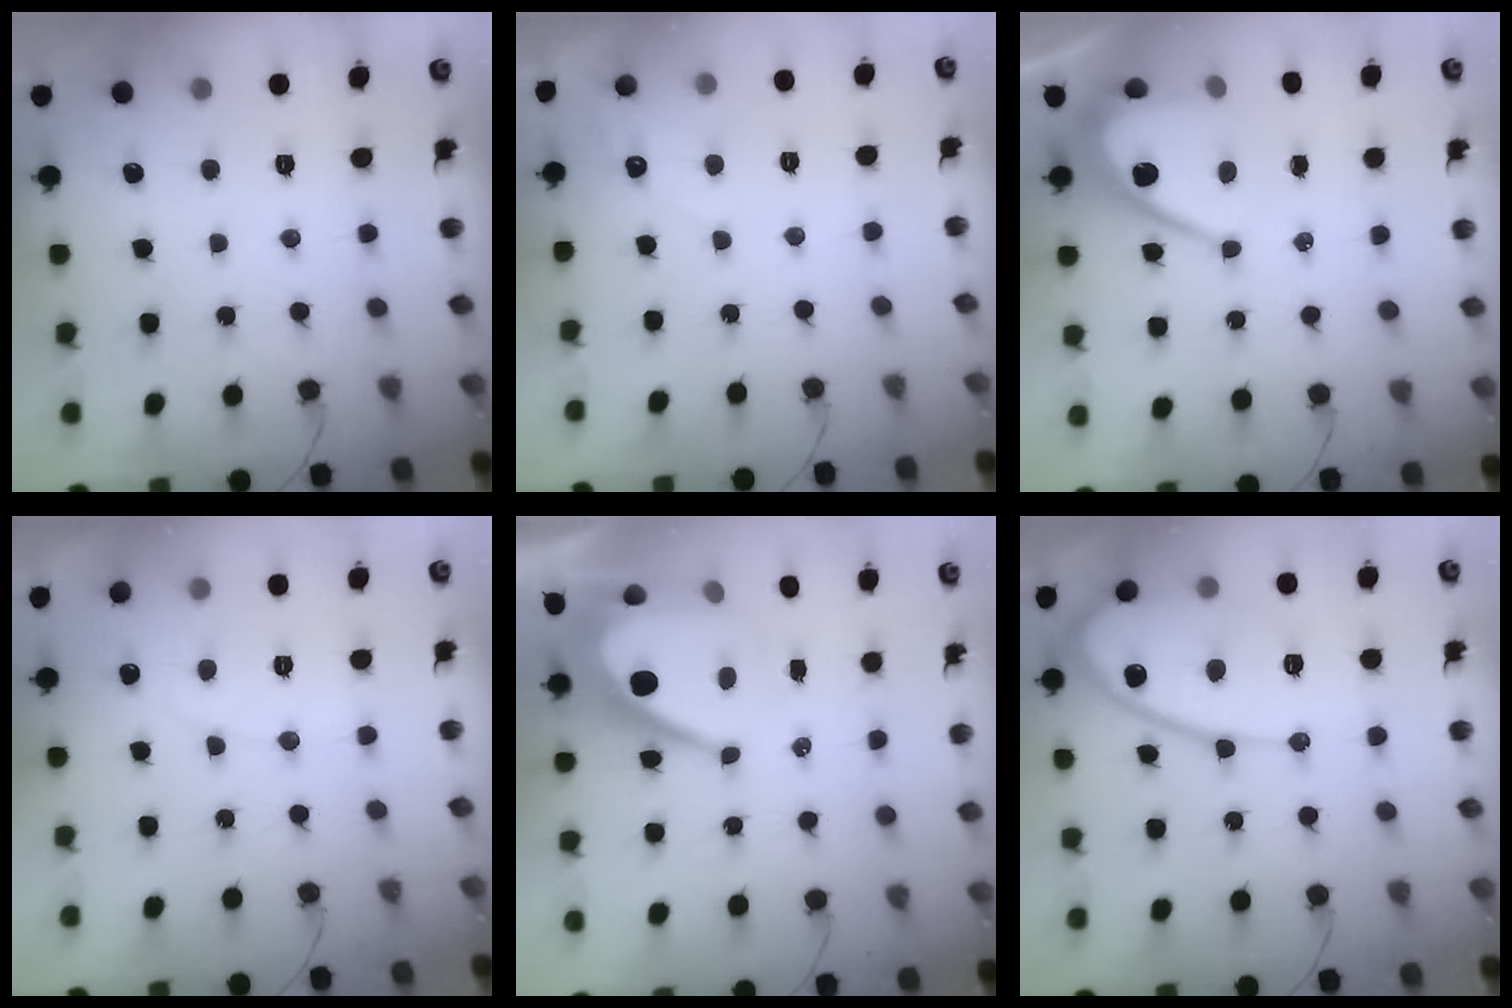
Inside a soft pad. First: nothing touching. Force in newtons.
{"total": 2.8, "press": 2.8, "slide": 0.1}
{"total": 9.9, "press": 9.9, "slide": 1.0}
{"total": 4.1, "press": 4.1, "slide": 0.3}
{"total": 13.6, "press": 13.5, "slide": 1.2}
{"total": 13.8, "press": 13.8, "slide": 1.1}